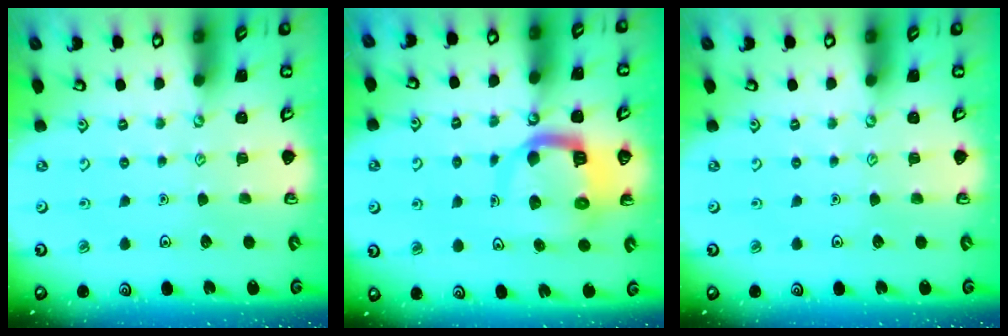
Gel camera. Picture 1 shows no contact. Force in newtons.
{"total": 9.0, "press": 9.0, "slide": 1.1}
{"total": 0.0}